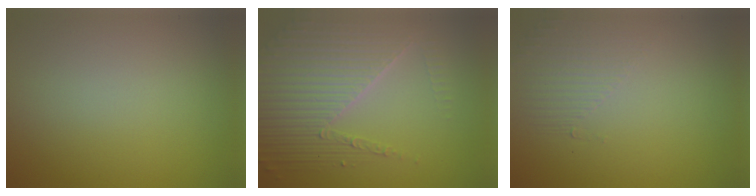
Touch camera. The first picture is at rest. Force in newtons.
{"total": 5.8, "press": 4.5, "slide": 3.7}
{"total": 1.6, "press": 0.4, "slide": 1.5}